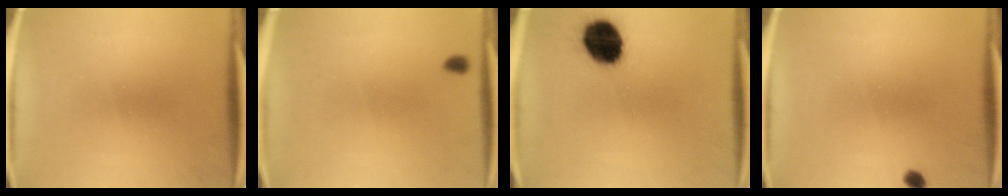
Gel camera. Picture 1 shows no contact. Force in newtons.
{"total": 0.7}
{"total": 14.5}
{"total": 1.3}